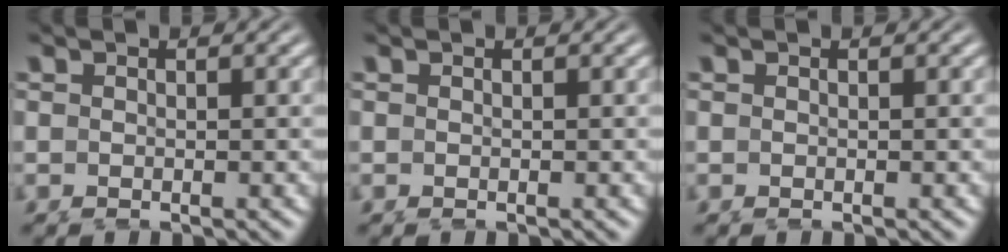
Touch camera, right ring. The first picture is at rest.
{"total": 0.0}
{"total": 0.0}